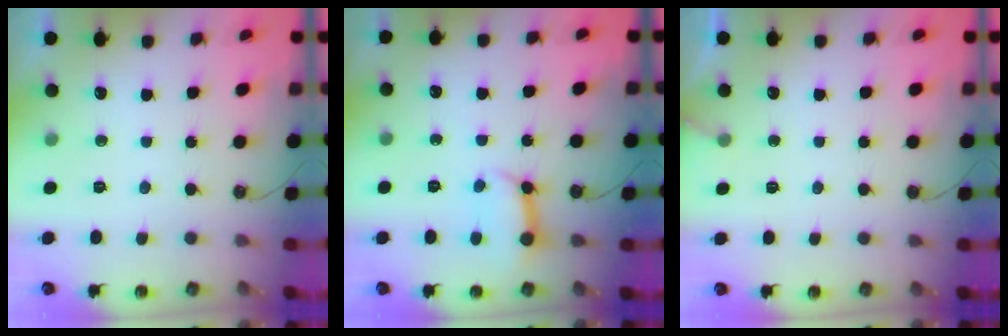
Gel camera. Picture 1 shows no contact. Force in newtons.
{"total": 9.1, "press": 9.0, "slide": 1.2}
{"total": 3.7, "press": 3.7, "slide": 0.3}